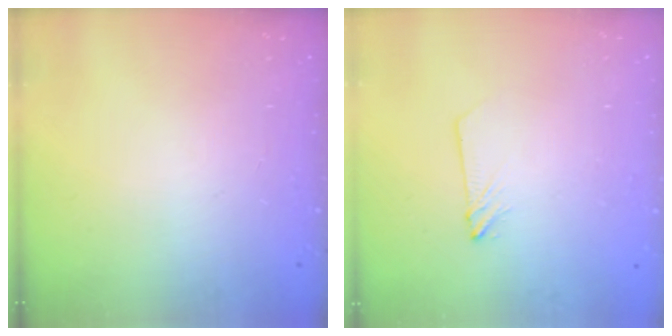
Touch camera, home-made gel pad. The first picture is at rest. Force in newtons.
{"total": 2.8, "press": 2.8, "slide": 0.3}